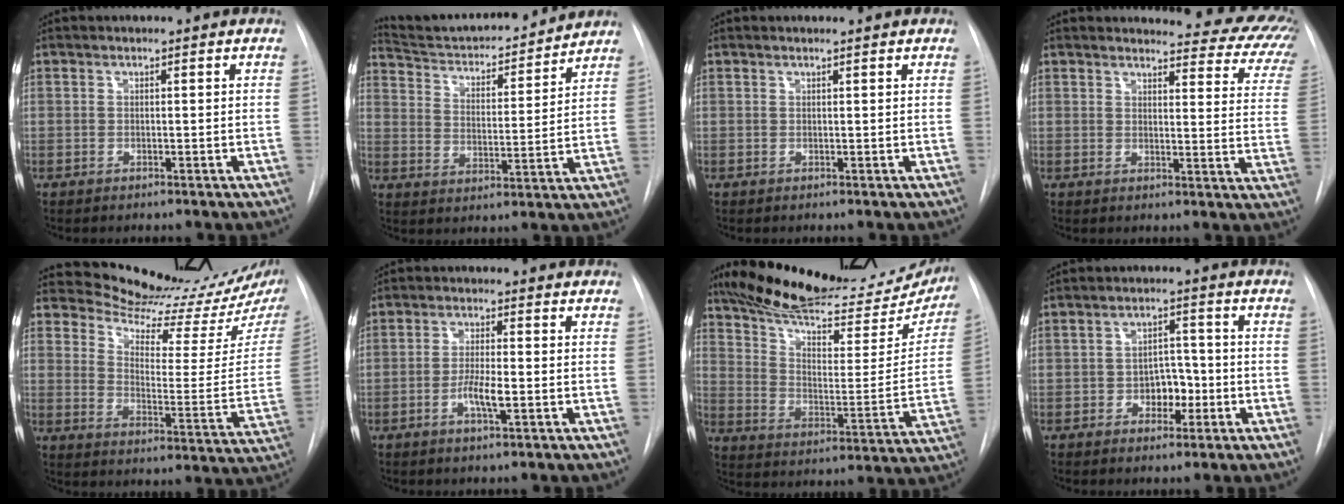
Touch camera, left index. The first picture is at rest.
{"total": 16.9, "force": [15.9, 2.7, 5.0], "torque": [-0.070, -0.012, 0.238]}
{"total": 0.8, "force": [0.7, 0.1, 0.4], "torque": [-0.010, 0.005, 0.006]}
{"total": 16.5, "force": [15.3, 4.0, 4.8], "torque": [-0.022, -0.083, 0.133]}
{"total": 15.3, "force": [14.7, -0.3, 4.1], "torque": [-0.064, -0.110, 0.195]}
{"total": 4.1, "force": [-2.0, 0.5, 3.5], "torque": [-0.068, -0.007, -0.038]}
{"total": 28.8, "force": [24.8, 7.4, 12.7], "torque": [-0.202, -0.042, 0.327]}
{"total": 2.9, "force": [-1.8, 1.7, 1.5], "torque": [-0.015, 0.002, -0.028]}